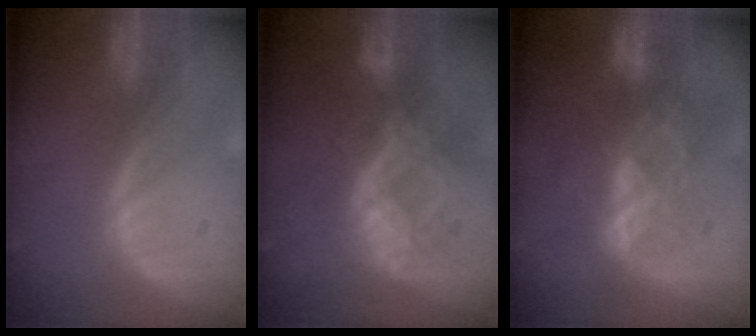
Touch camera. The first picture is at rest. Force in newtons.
{"total": 7.8, "press": 7.3, "slide": 2.8}
{"total": 6.6, "press": 6.5, "slide": 1.3}